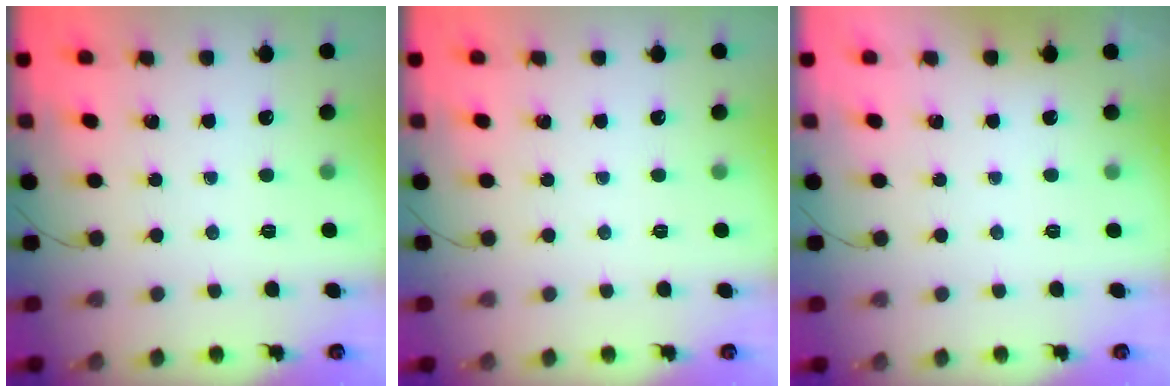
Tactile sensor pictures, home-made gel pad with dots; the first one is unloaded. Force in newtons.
{"total": 0.0}
{"total": 1.9, "press": 1.9, "slide": 0.3}